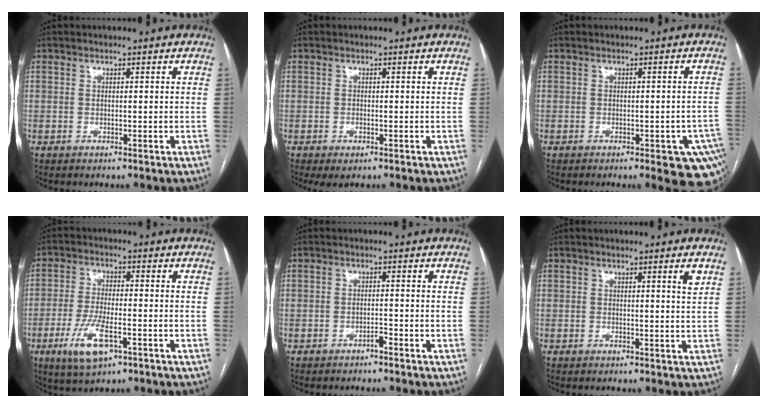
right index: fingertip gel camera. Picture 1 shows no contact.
{"total": 2.0, "force": [-1.1, 0.8, 1.6], "torque": [-0.026, -0.007, -0.007]}
{"total": 9.3, "force": [-5.5, 2.7, 7.0], "torque": [-0.039, 0.001, -0.063]}
{"total": 8.3, "force": [-3.6, 2.3, 7.1], "torque": [-0.148, -0.018, -0.060]}
{"total": 1.1, "force": [-0.9, 0.1, 0.6], "torque": [-0.010, 0.002, -0.016]}
{"total": 1.8, "force": [1.0, -0.2, 1.5], "torque": [-0.020, -0.005, 0.013]}